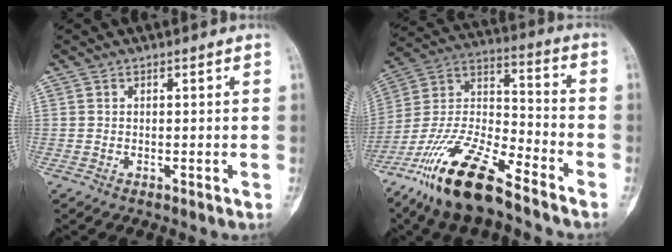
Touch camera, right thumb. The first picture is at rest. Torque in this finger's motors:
{"motor_torque": [2.84, 1.09, 1.35, -1.37, 0.57]}